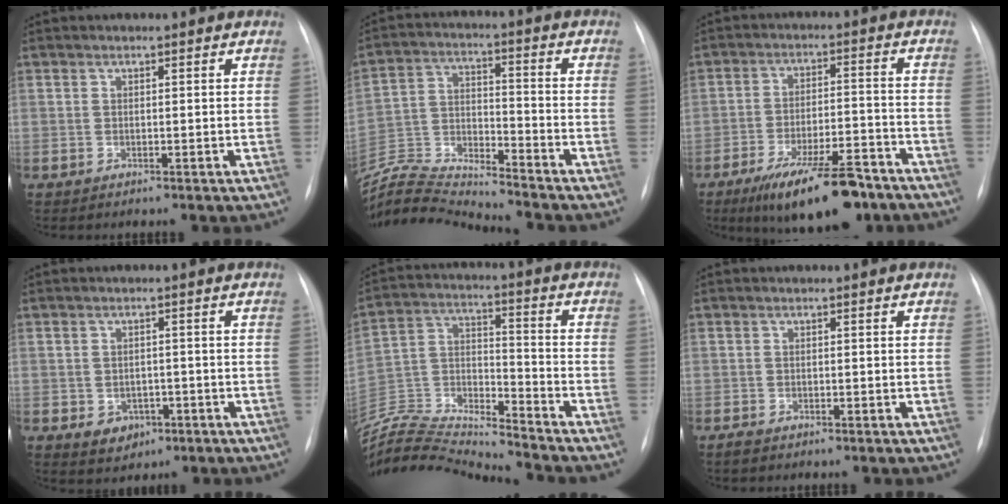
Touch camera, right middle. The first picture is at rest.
{"total": 13.7, "force": [-13.5, -1.3, 2.0], "torque": [-0.041, 0.017, -0.255]}
{"total": 14.7, "force": [-10.6, 3.8, 9.5], "torque": [-0.137, -0.002, -0.169]}
{"total": 4.0, "force": [-1.7, 3.2, 1.8], "torque": [-0.022, 0.006, -0.010]}
{"total": 18.7, "force": [-18.3, -0.4, 3.8], "torque": [-0.074, 0.025, -0.321]}
{"total": 1.0, "force": [-0.8, 0.5, 0.4], "torque": [-0.011, 0.000, -0.014]}